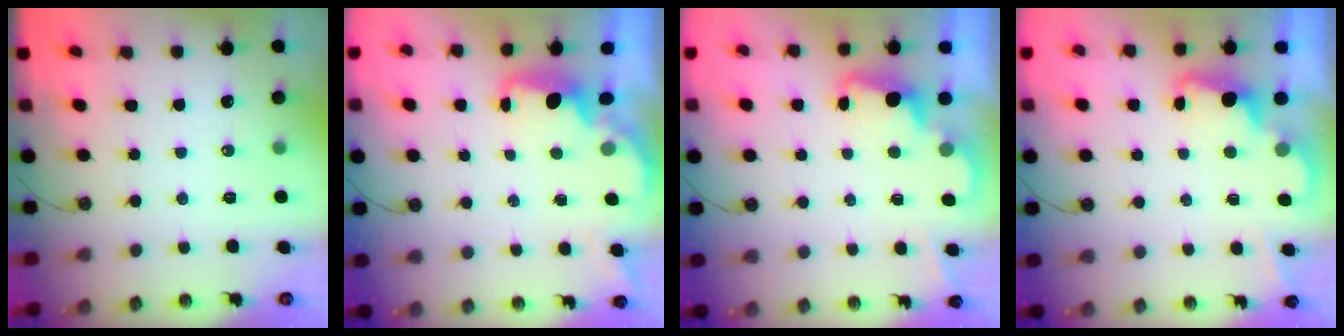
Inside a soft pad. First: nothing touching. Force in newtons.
{"total": 1.6, "press": 1.4, "slide": 0.7}
{"total": 2.3, "press": 2.3, "slide": 0.5}
{"total": 2.3, "press": 2.3, "slide": 0.5}